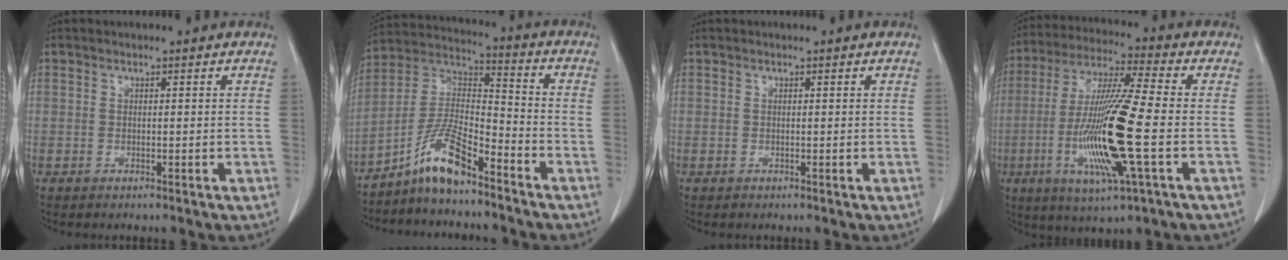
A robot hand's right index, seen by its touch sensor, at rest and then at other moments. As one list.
[{"total": 9.8, "force": [-7.1, 1.9, 6.5], "torque": [-0.139, 0.012, -0.138]}, {"total": 0.0}, {"total": 17.1, "force": [-3.9, 0.6, 16.7], "torque": [-0.340, -0.017, -0.075]}]